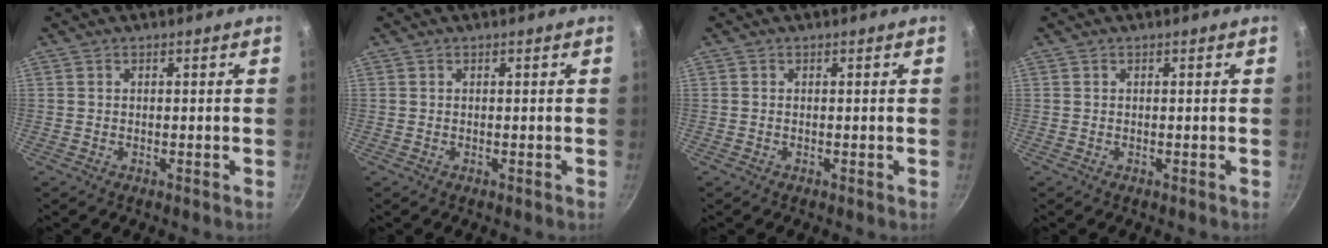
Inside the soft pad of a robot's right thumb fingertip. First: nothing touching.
{"total": 0.0}
{"total": 0.0}
{"total": 0.0}